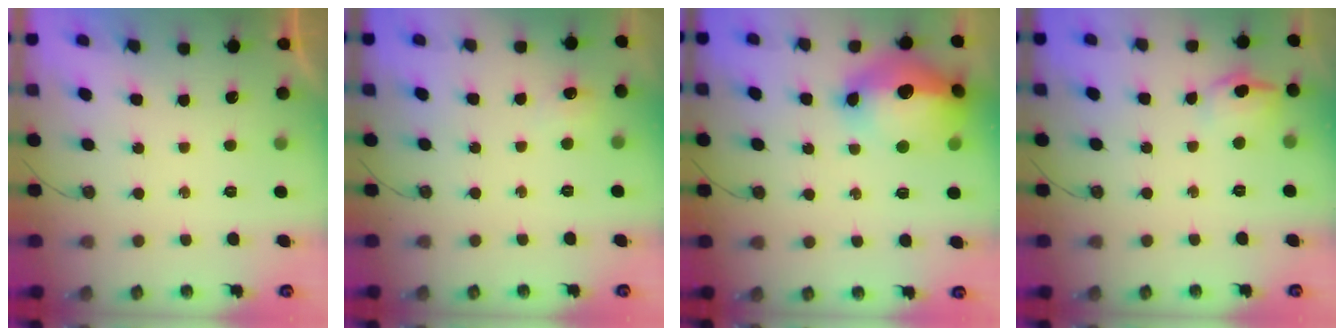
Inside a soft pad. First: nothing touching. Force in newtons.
{"total": 5.4, "press": 5.3, "slide": 0.7}
{"total": 25.2, "press": 21.8, "slide": 12.7}
{"total": 8.7, "press": 8.6, "slide": 1.4}